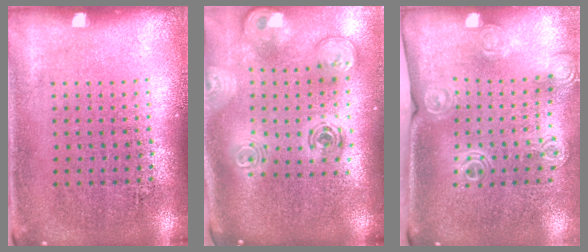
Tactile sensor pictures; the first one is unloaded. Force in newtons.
{"total": 3.1, "press": 2.1, "slide": 2.3}
{"total": 1.5, "press": 1.4, "slide": 0.6}